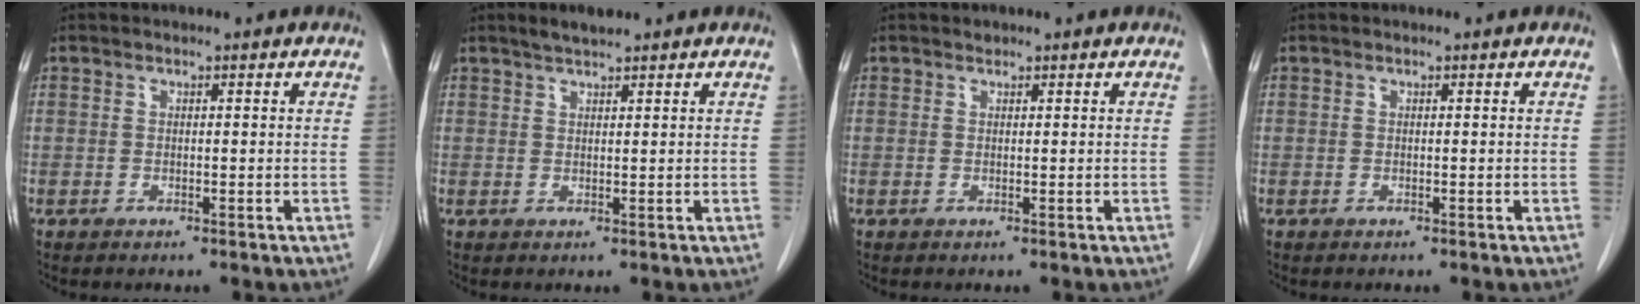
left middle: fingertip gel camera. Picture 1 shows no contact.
{"total": 2.3, "force": [2.0, 0.3, 1.1], "torque": [-0.025, 0.006, 0.036]}
{"total": 0.5, "force": [0.4, 0.2, 0.0], "torque": [-0.004, 0.000, 0.007]}
{"total": 0.0}